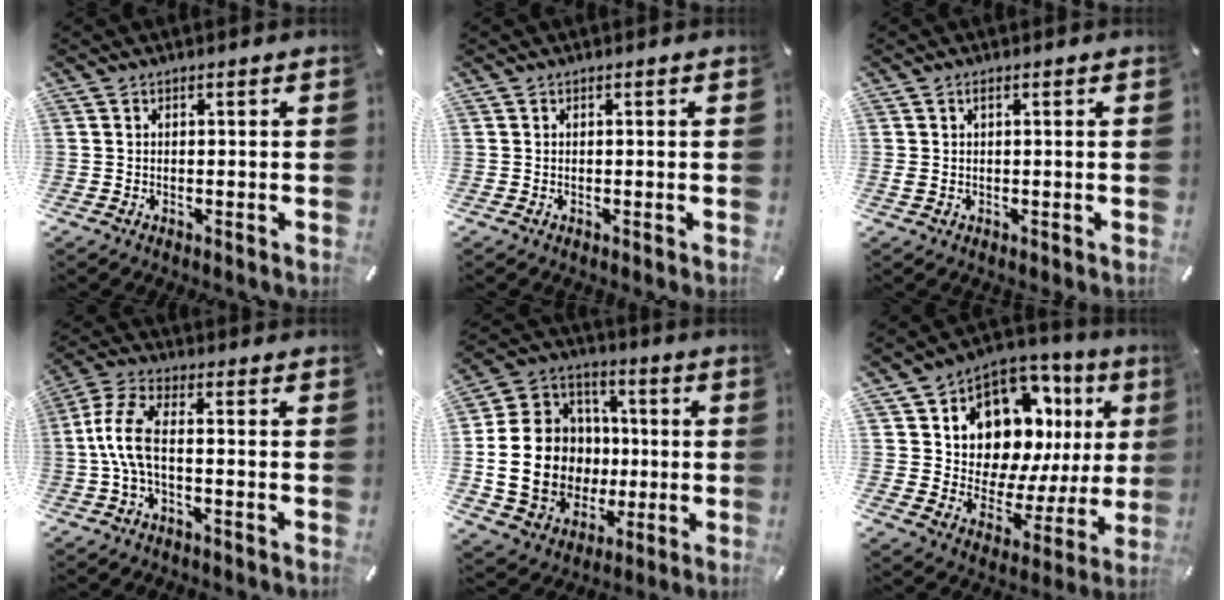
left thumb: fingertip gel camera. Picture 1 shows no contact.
{"total": 0.0}
{"total": 1.5, "force": [0.3, 0.5, 1.4], "torque": [-0.028, 0.003, 0.004]}
{"total": 8.5, "force": [-1.3, 3.3, 7.7], "torque": [-0.163, -0.003, -0.024]}
{"total": 21.2, "force": [-1.9, 18.4, 10.5], "torque": [-0.219, 0.008, -0.013]}
{"total": 14.0, "force": [7.9, 9.2, 7.1], "torque": [-0.110, -0.078, 0.140]}